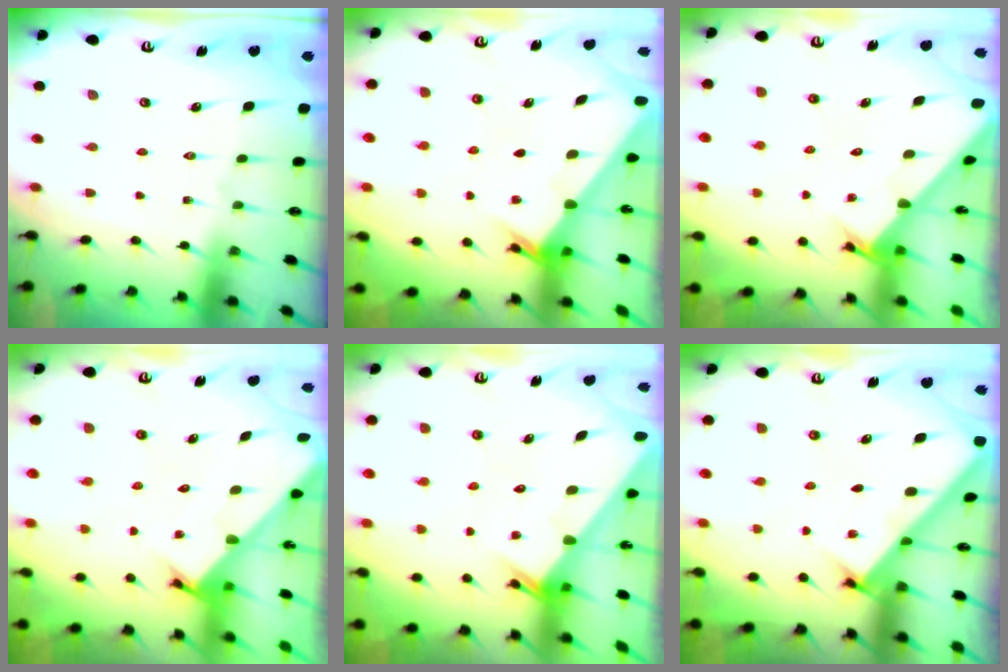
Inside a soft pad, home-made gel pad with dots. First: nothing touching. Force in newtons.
{"total": 2.5, "press": 2.5, "slide": 0.2}
{"total": 2.4, "press": 2.4, "slide": 0.1}
{"total": 2.3, "press": 2.3, "slide": 0.2}
{"total": 2.1, "press": 2.1, "slide": 0.1}
{"total": 2.5, "press": 2.5, "slide": 0.3}